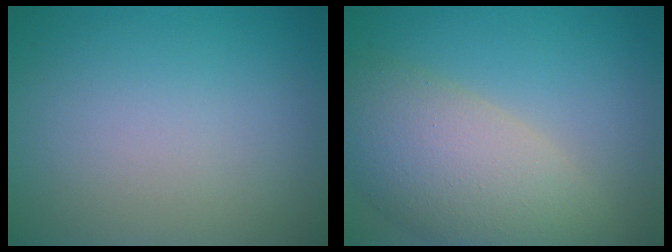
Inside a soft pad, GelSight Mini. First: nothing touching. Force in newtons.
{"total": 8.5, "press": 8.5, "slide": 0.7}